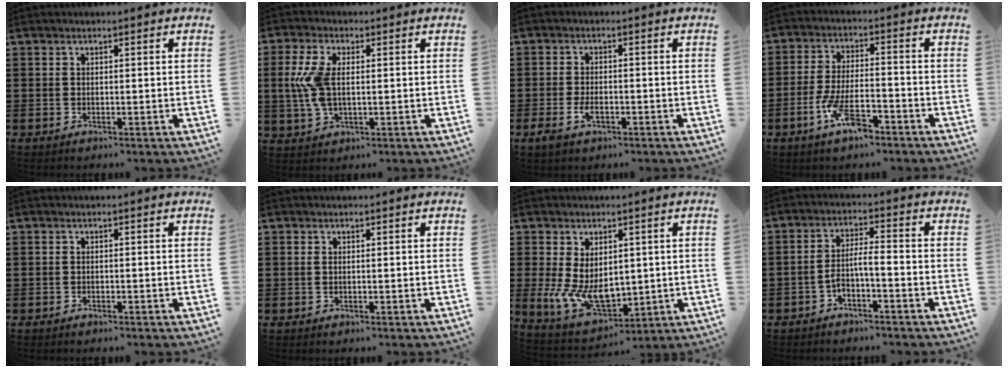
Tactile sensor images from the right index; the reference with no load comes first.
{"total": 7.4, "force": [0.5, 3.5, 6.4], "torque": [-0.160, -0.001, 0.000]}
{"total": 3.0, "force": [-1.2, 1.6, 2.3], "torque": [-0.054, -0.005, -0.025]}
{"total": 8.1, "force": [-4.2, 2.8, 6.4], "torque": [-0.137, -0.002, -0.077]}
{"total": 0.6, "force": [-0.5, 0.2, 0.0], "torque": [-0.002, 0.000, -0.011]}
{"total": 0.6, "force": [0.1, 0.3, 0.5], "torque": [-0.011, 0.002, 0.001]}
{"total": 8.1, "force": [-0.4, 5.4, 6.1], "torque": [-0.129, 0.007, -0.004]}
{"total": 4.1, "force": [-2.5, 0.8, 3.1], "torque": [-0.080, 0.001, -0.057]}